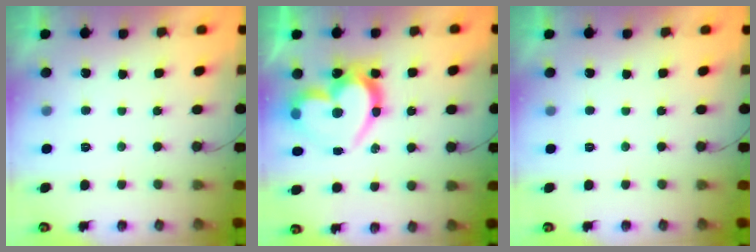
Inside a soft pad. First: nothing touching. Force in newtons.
{"total": 22.7, "press": 22.7, "slide": 1.8}
{"total": 0.0}